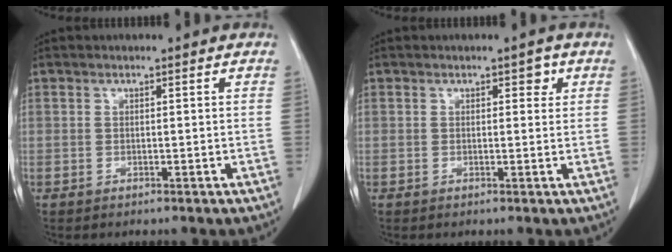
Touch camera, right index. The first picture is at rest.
{"total": 2.1, "force": [1.0, 1.1, 1.4], "torque": [-0.014, 0.001, 0.014]}